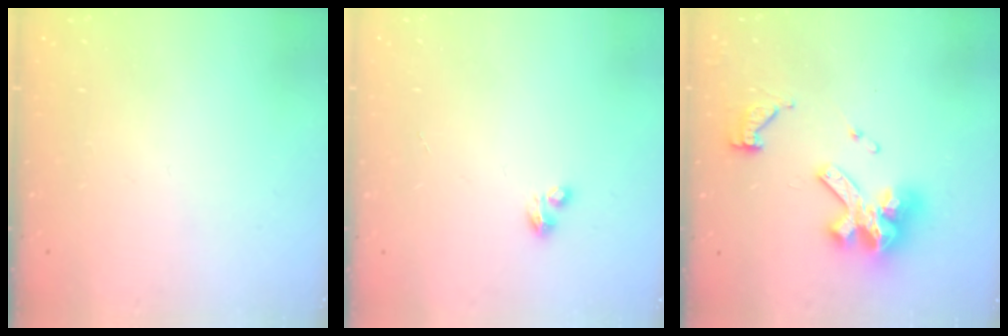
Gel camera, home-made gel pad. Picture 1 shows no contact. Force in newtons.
{"total": 0.9, "press": 0.9, "slide": 0.1}
{"total": 14.4, "press": 14.4, "slide": 1.6}